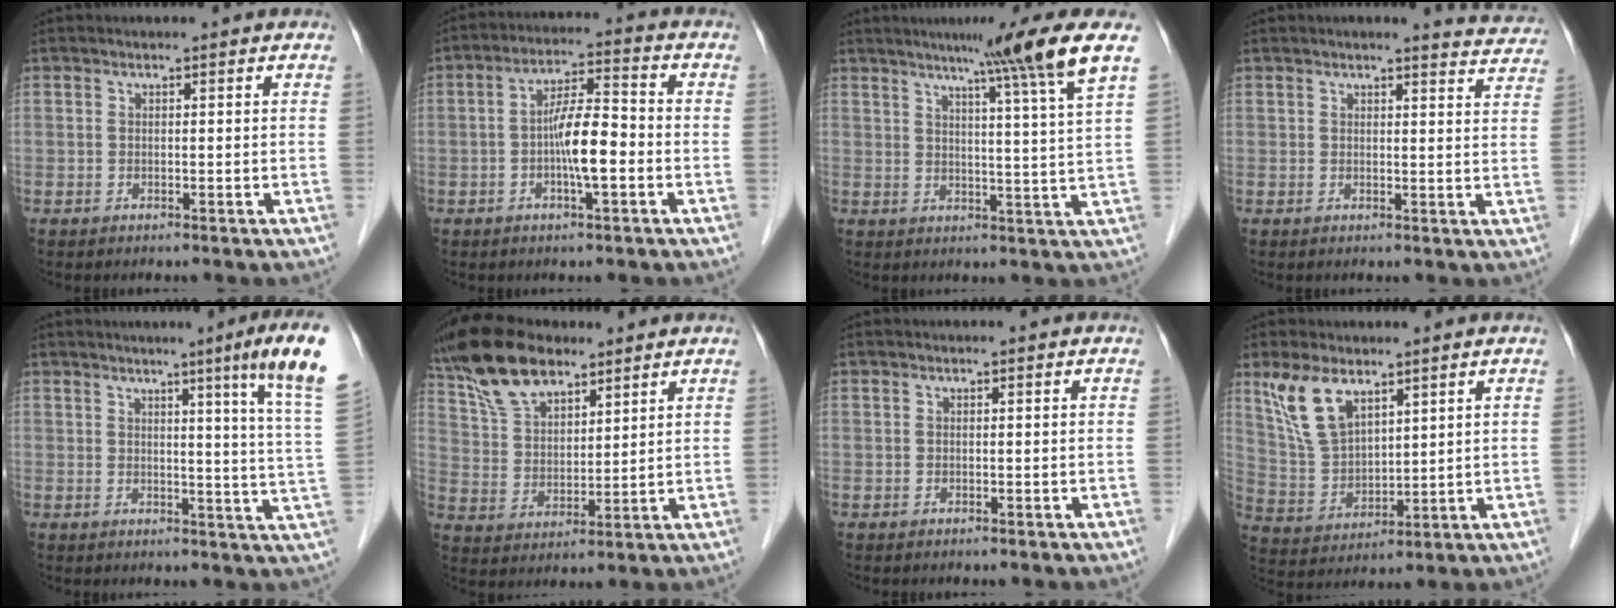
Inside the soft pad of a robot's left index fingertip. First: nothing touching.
{"total": 7.6, "force": [-1.8, 1.2, 7.3], "torque": [-0.136, 0.008, -0.036]}
{"total": 10.2, "force": [6.7, -2.9, 7.0], "torque": [-0.109, -0.010, 0.088]}
{"total": 5.8, "force": [5.8, 0.6, 0.5], "torque": [0.002, -0.023, 0.043]}
{"total": 11.4, "force": [7.1, -2.3, 8.6], "torque": [-0.108, -0.032, 0.067]}
{"total": 11.6, "force": [8.7, 5.1, 5.7], "torque": [-0.121, 0.028, 0.171]}
{"total": 0.0}
{"total": 8.6, "force": [5.6, 3.7, 5.2], "torque": [-0.117, 0.008, 0.126]}